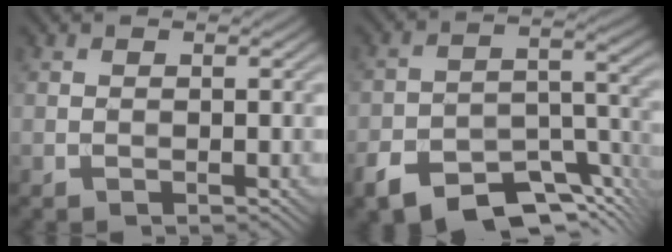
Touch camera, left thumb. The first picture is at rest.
{"total": 10.9, "force": [-8.0, 4.7, 5.8], "torque": [-0.088, -0.012, -0.146]}